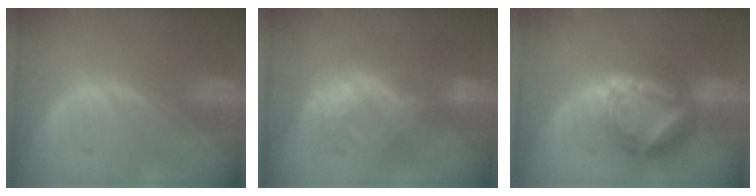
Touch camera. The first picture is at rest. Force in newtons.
{"total": 7.1, "press": 6.9, "slide": 1.7}
{"total": 9.0, "press": 8.9, "slide": 0.9}